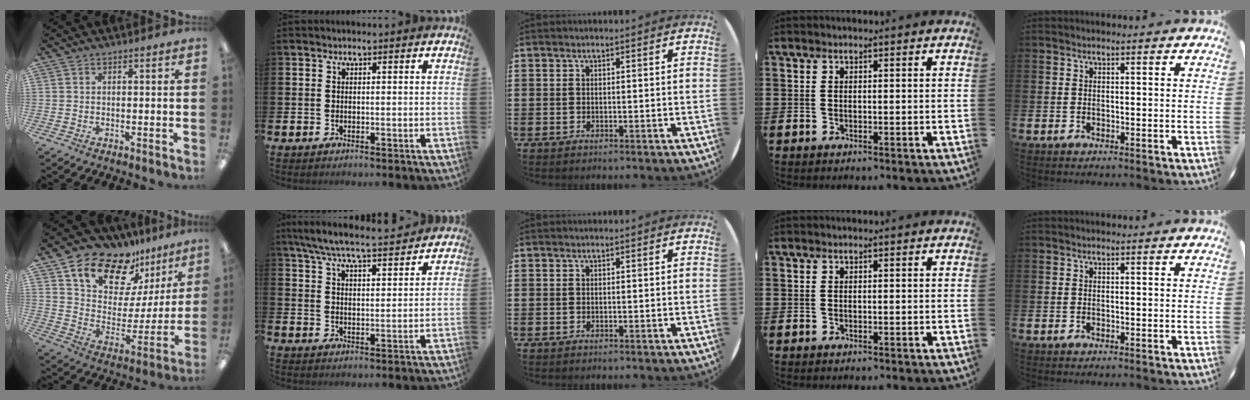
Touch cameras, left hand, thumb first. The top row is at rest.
{"thumb": {"total": 16.2, "force": [13.2, 7.9, 4.9], "torque": [-0.111, -0.106, 0.239]}, "index": {"total": 7.2, "force": [6.7, 0.5, 2.5], "torque": [-0.072, -0.039, 0.119]}}